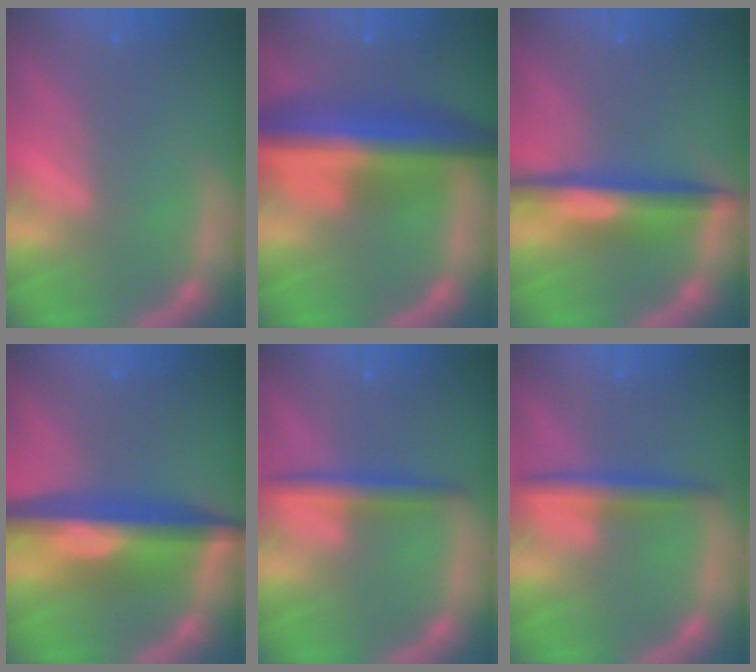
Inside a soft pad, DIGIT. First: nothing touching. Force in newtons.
{"total": 10.0}
{"total": 5.5}
{"total": 8.5}
{"total": 3.0}
{"total": 3.0}